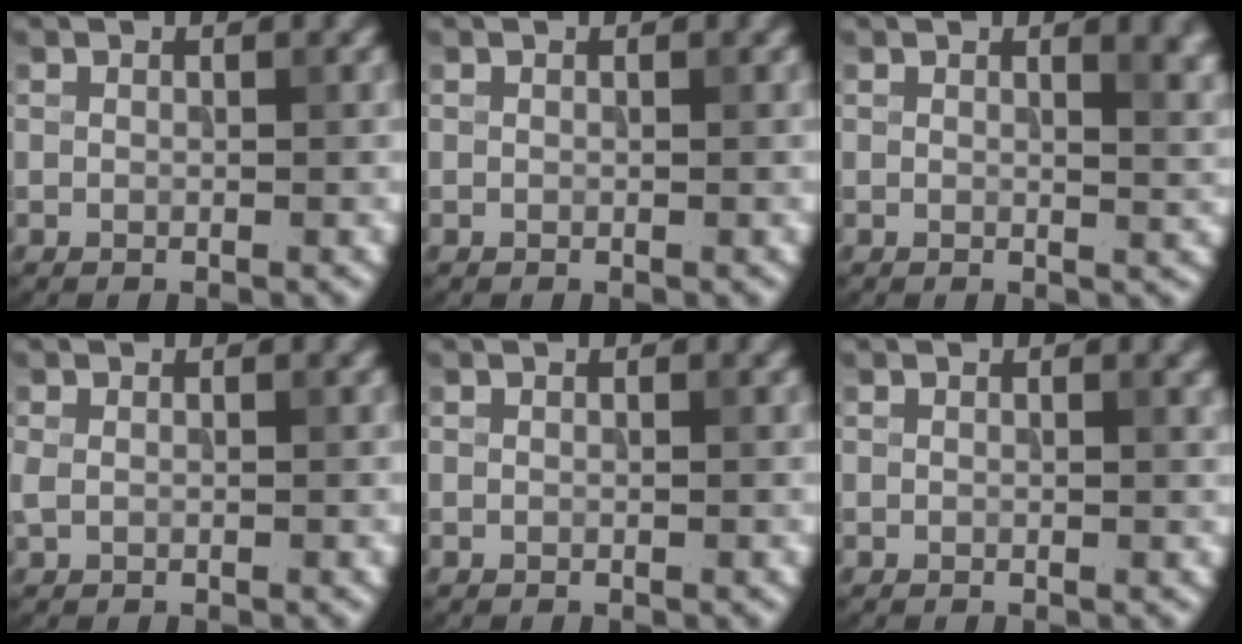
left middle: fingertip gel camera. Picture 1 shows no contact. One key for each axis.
{"total": 0.0}
{"total": 3.5, "fx": 1.9, "fy": 1.2, "fz": 2.7, "tx": -0.027, "ty": 0.001, "tz": 0.027}
{"total": 0.9, "fx": -0.1, "fy": 0.6, "fz": 0.7, "tx": -0.019, "ty": 0.001, "tz": 0.000}
{"total": 0.0}
{"total": 0.7, "fx": 0.4, "fy": 0.1, "fz": 0.5, "tx": -0.011, "ty": 0.001, "tz": 0.008}